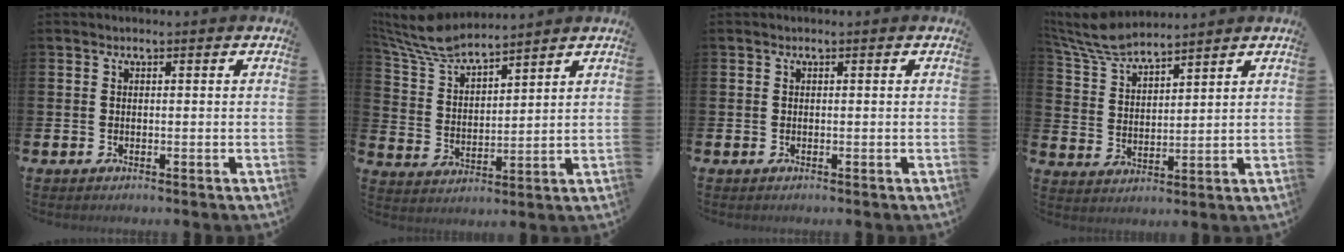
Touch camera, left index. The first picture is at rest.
{"total": 7.7, "force": [7.2, 1.4, 2.5], "torque": [-0.081, -0.038, 0.130]}
{"total": 0.0}
{"total": 7.0, "force": [6.6, 1.0, 2.1], "torque": [-0.067, -0.028, 0.123]}